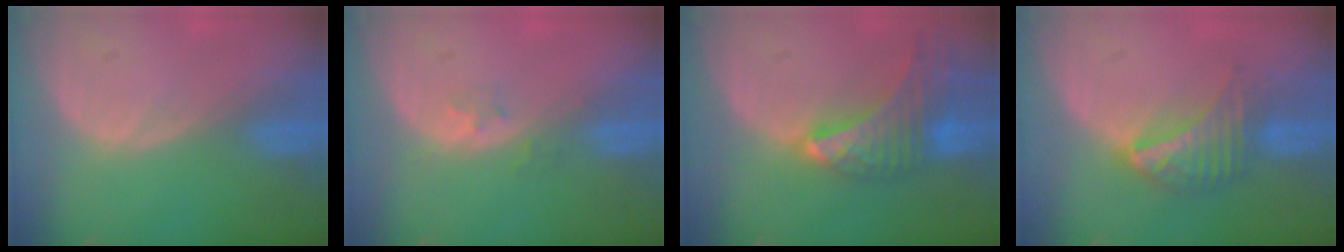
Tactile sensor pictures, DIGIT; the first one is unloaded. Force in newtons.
{"total": 1.9, "press": 1.4, "slide": 1.2}
{"total": 9.6, "press": 8.5, "slide": 4.4}
{"total": 7.3, "press": 6.3, "slide": 3.5}